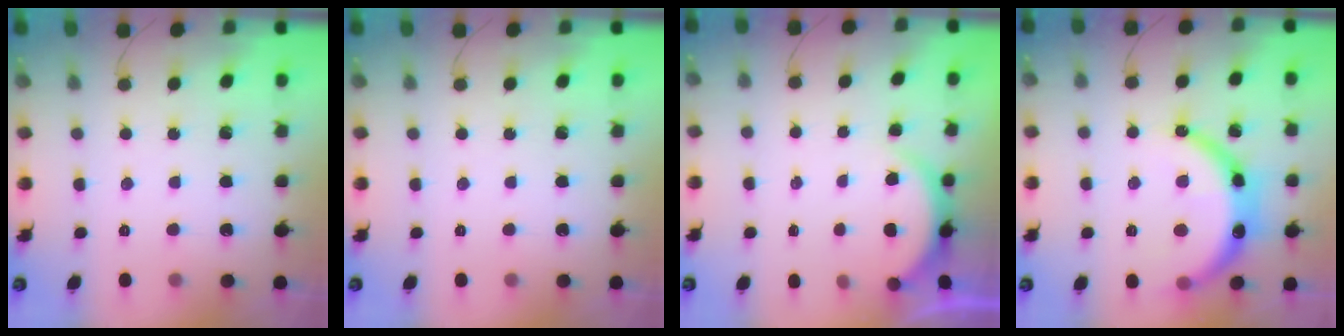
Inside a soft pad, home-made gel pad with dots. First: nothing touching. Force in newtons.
{"total": 0.0}
{"total": 2.3, "press": 2.2, "slide": 0.5}
{"total": 16.1, "press": 16.1, "slide": 0.4}